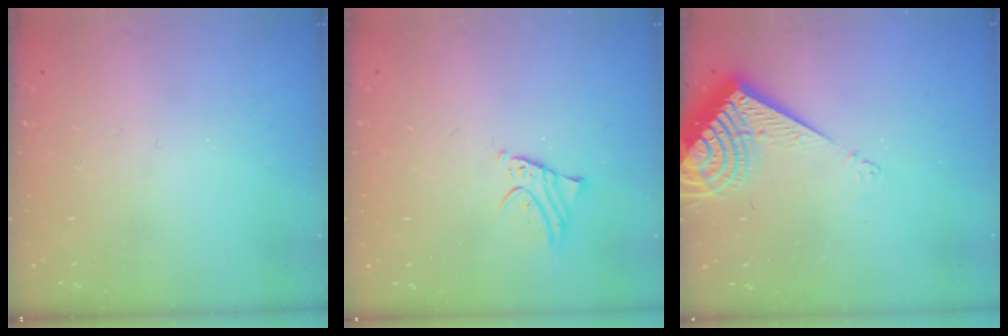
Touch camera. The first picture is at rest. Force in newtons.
{"total": 1.9, "press": 1.9, "slide": 0.3}
{"total": 10.8, "press": 10.7, "slide": 1.4}